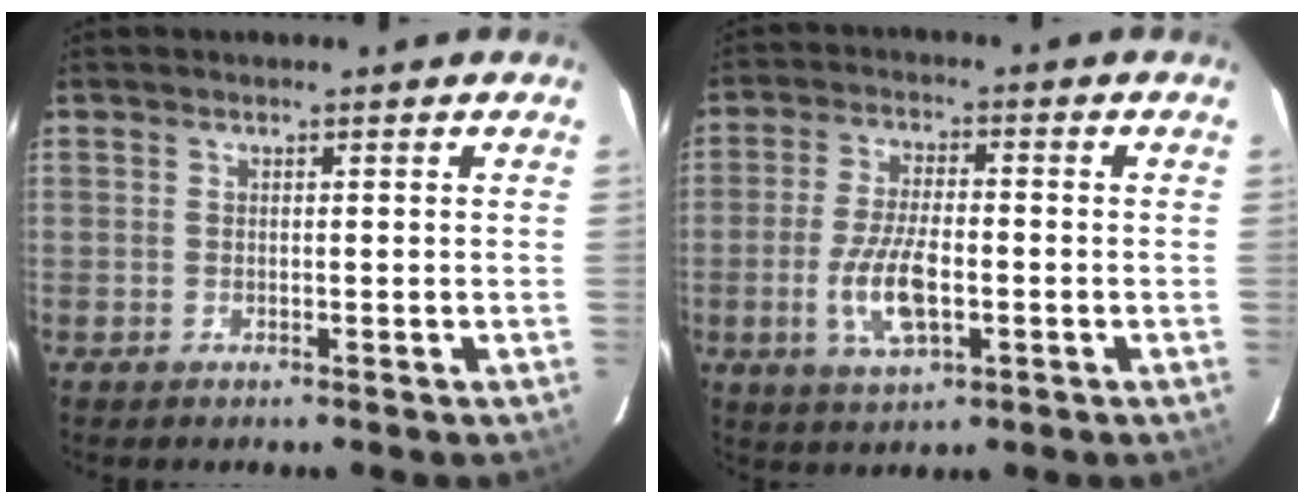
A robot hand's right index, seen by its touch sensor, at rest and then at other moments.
{"total": 9.6, "force": [-2.6, 4.0, 8.4], "torque": [-0.173, -0.005, -0.046]}